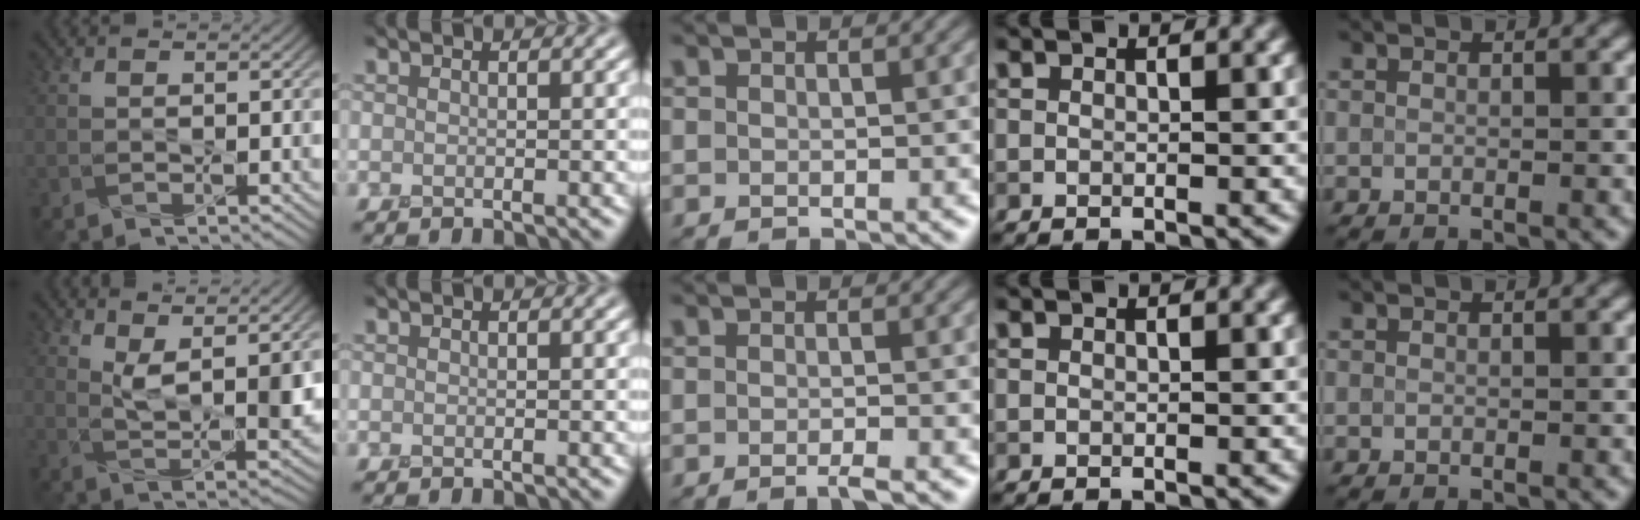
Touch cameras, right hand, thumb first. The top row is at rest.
{"thumb": {"total": 6.2, "force": [2.9, 2.1, 5.1], "torque": [-0.098, -0.010, 0.060]}, "middle": {"total": 1.3, "force": [-0.7, 0.1, 1.1], "torque": [-0.016, -0.003, -0.018]}}